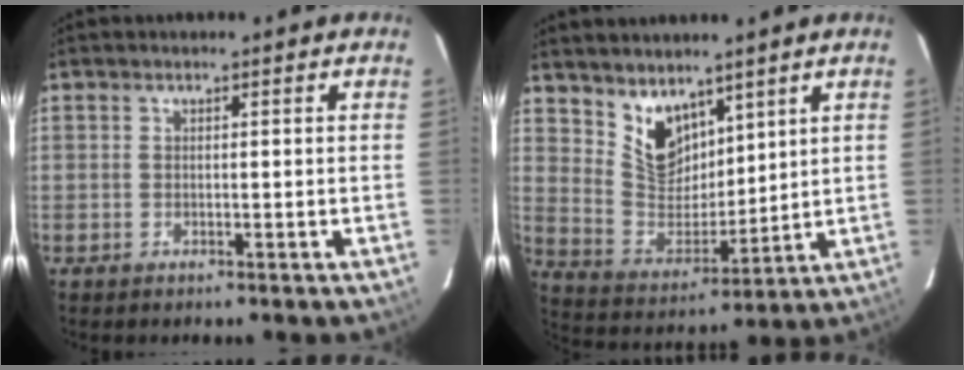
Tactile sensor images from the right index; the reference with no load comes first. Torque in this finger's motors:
{"motor_torque": [0.02, 0.35, 0.09, 0.05]}